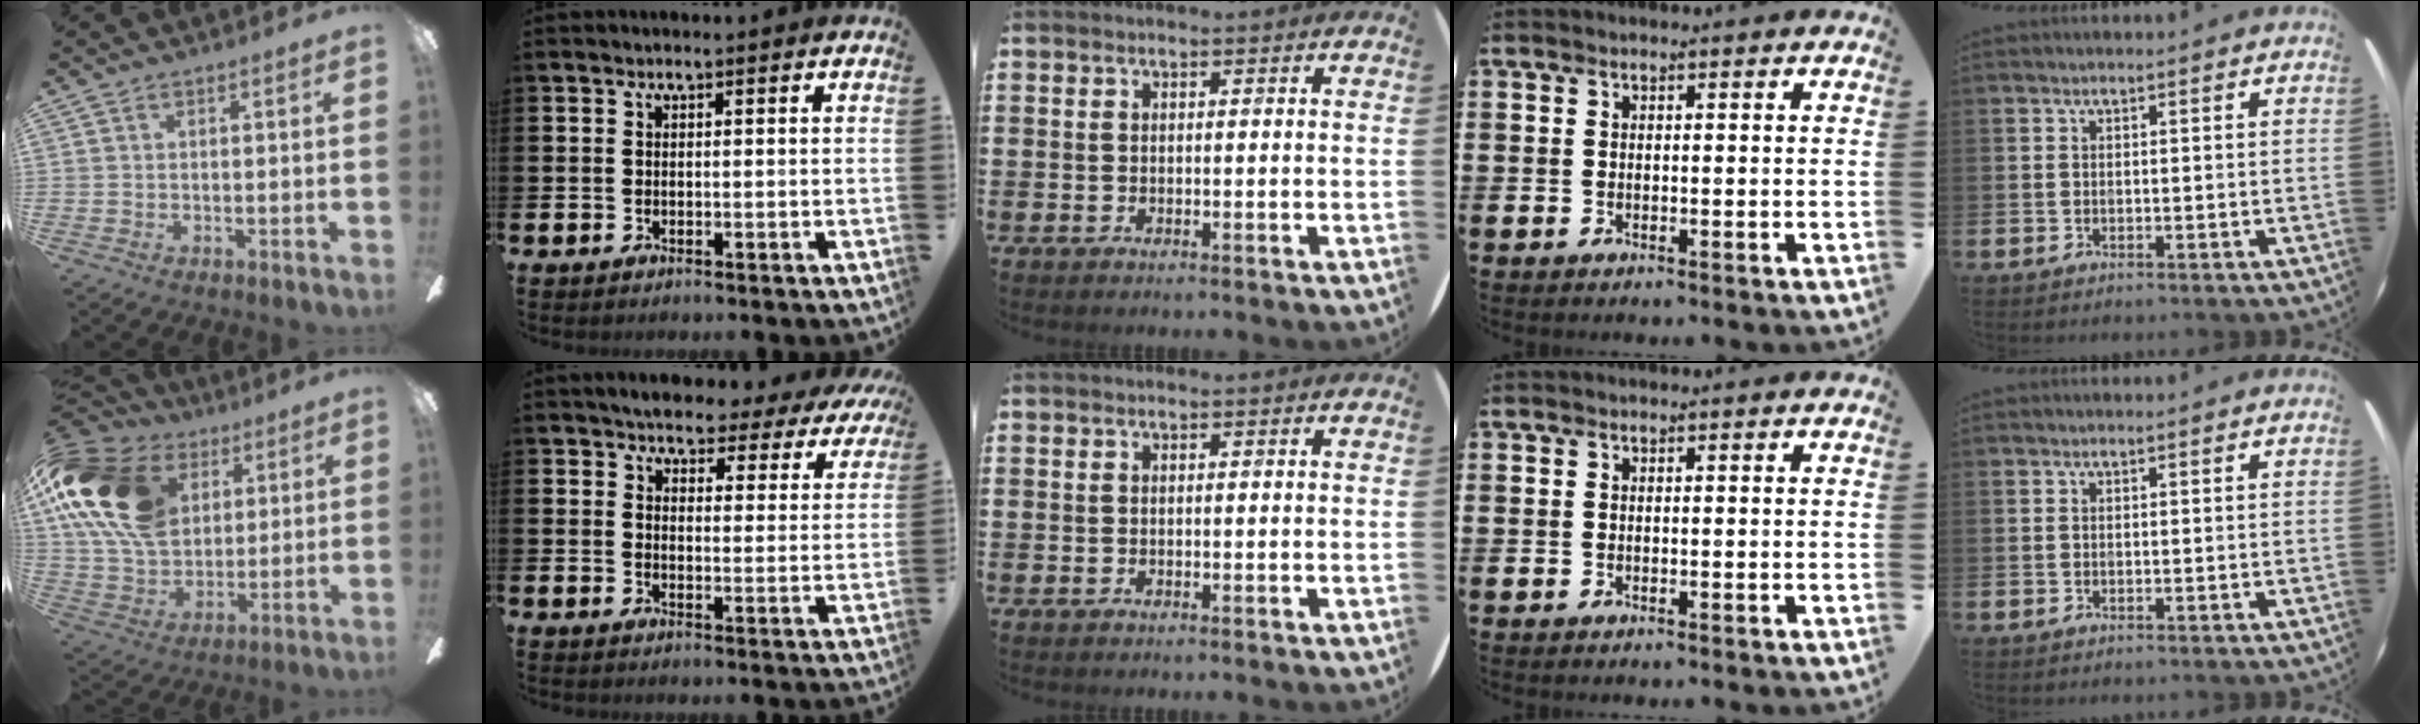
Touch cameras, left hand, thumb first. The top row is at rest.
{"thumb": {"total": 21.2, "force": [7.9, 14.6, 13.3], "torque": [-0.293, -0.011, 0.143]}, "index": {"total": 3.9, "force": [3.7, 1.0, 0.6], "torque": [-0.028, -0.028, 0.060]}}